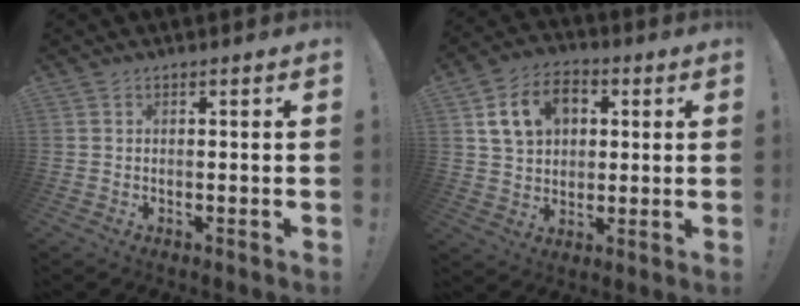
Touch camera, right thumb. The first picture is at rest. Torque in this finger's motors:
{"motor_torque": [0.89, 0.92, 0.30, -0.15, 0.06]}